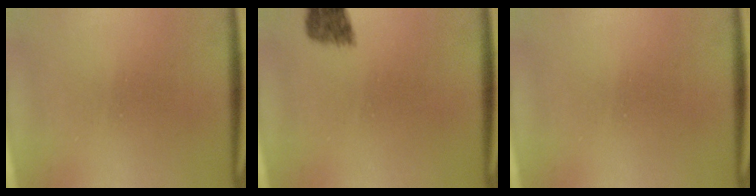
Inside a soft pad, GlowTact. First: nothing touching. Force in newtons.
{"total": 2.3}
{"total": 0.0}